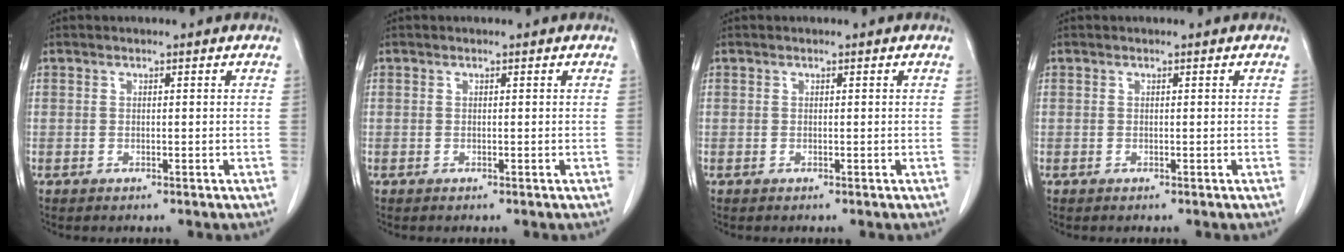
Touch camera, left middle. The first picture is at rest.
{"total": 0.0}
{"total": 0.0}
{"total": 0.0}